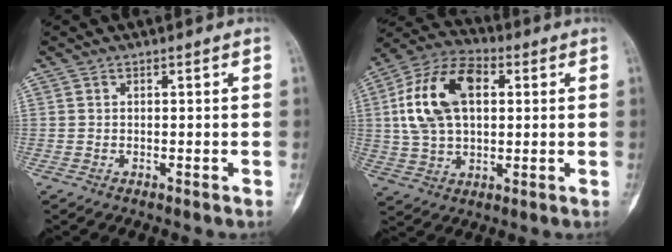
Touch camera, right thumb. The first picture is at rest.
{"total": 17.0, "force": [3.5, 10.4, 13.1], "torque": [-0.235, 0.018, 0.059]}